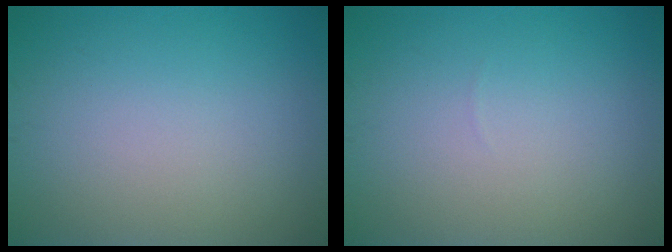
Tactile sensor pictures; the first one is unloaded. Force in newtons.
{"total": 0.0}